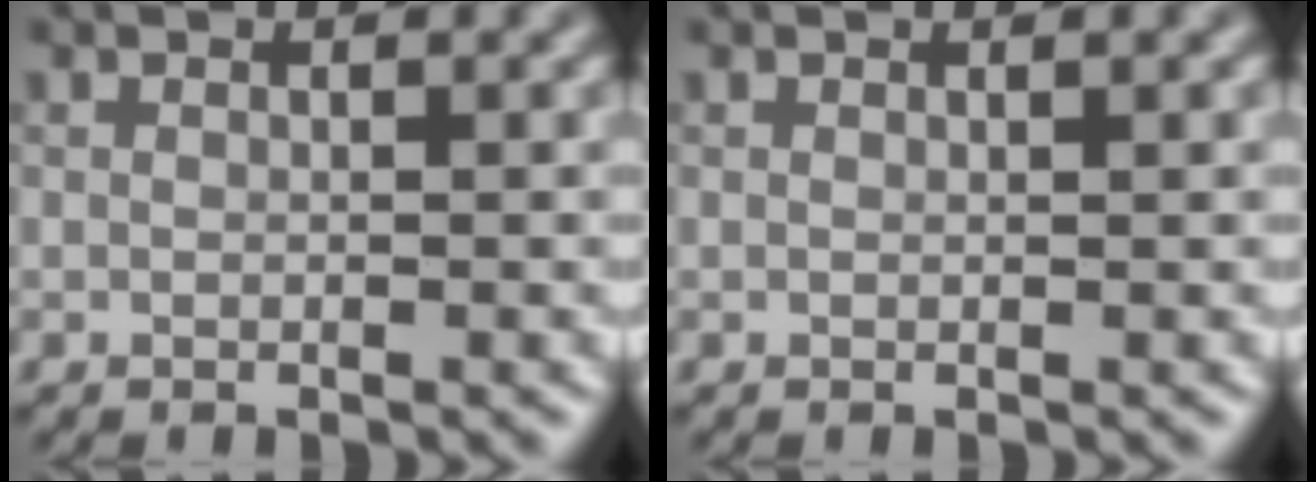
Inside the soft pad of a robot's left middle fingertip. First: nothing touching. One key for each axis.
{"total": 0.5, "fx": 0.3, "fy": 0.1, "fz": 0.4, "tx": -0.002, "ty": 0.002, "tz": 0.005}